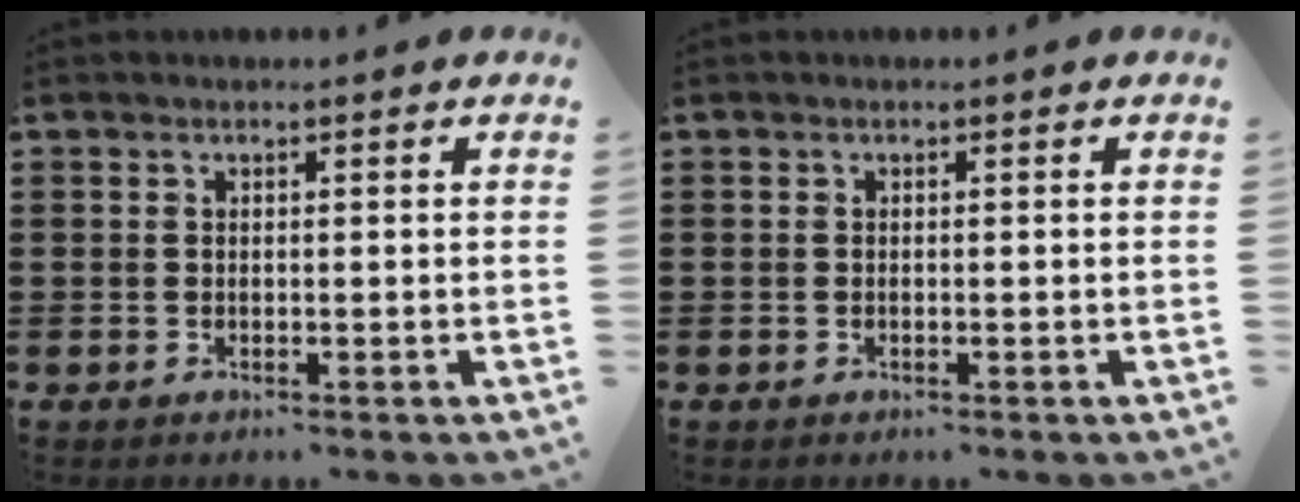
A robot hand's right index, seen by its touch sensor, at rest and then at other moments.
{"total": 0.0}